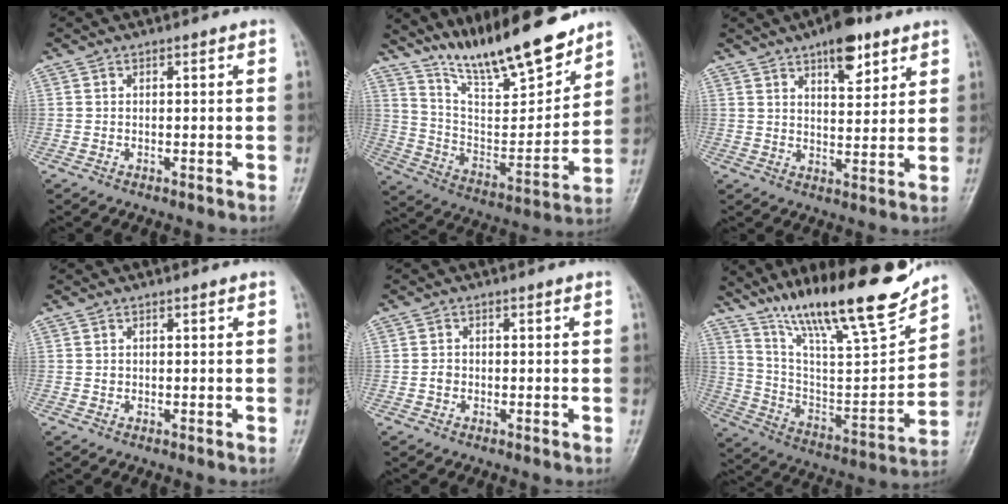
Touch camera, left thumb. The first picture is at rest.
{"total": 19.1, "force": [15.5, 4.1, 10.3], "torque": [-0.133, -0.094, 0.275]}
{"total": 9.0, "force": [5.6, 3.6, 6.0], "torque": [-0.068, -0.030, 0.082]}
{"total": 0.6, "force": [0.3, 0.5, 0.2], "torque": [0.002, 0.000, 0.005]}
{"total": 1.3, "force": [-0.3, 1.1, 0.6], "torque": [-0.005, 0.003, -0.006]}
{"total": 24.8, "force": [17.9, 5.0, 16.3], "torque": [-0.243, -0.071, 0.308]}